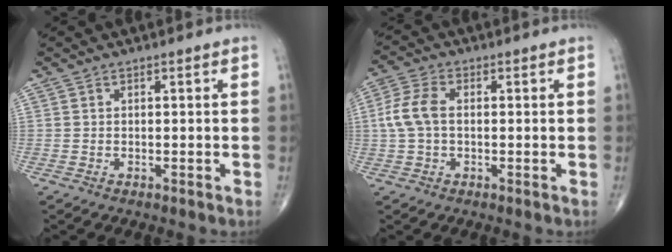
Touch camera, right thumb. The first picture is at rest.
{"total": 6.3, "force": [0.1, 3.9, 5.0], "torque": [-0.117, 0.017, -0.003]}